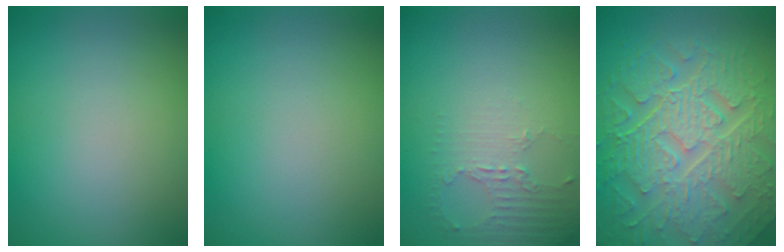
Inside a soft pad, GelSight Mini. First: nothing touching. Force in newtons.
{"total": 0.0}
{"total": 2.3, "press": 1.8, "slide": 1.6}
{"total": 10.6, "press": 7.0, "slide": 7.9}